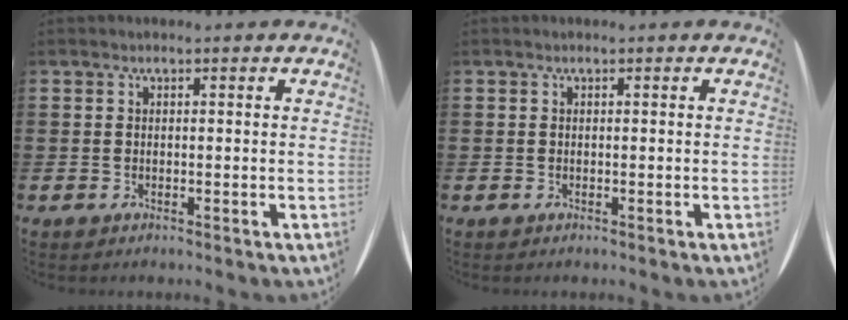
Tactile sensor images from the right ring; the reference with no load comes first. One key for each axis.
{"total": 0.0}